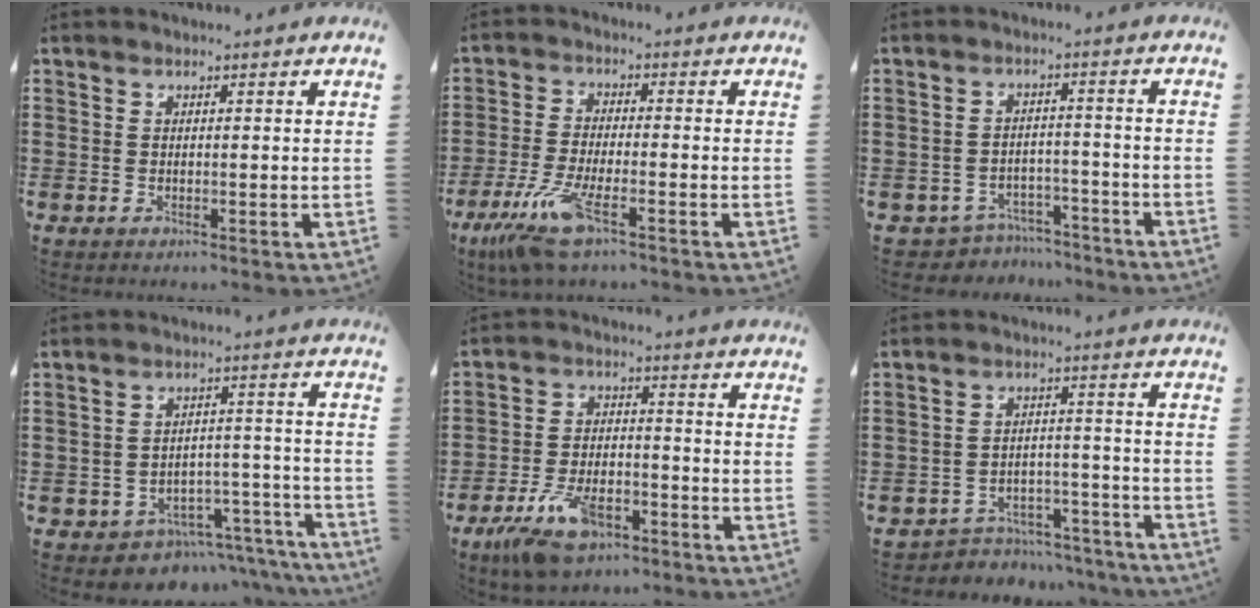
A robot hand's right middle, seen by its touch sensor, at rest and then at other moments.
{"total": 7.1, "force": [-4.5, 1.0, 5.4], "torque": [-0.126, -0.021, -0.085]}
{"total": 4.3, "force": [-4.2, 1.0, -0.1], "torque": [-0.014, 0.004, -0.092]}
{"total": 5.1, "force": [-4.8, 1.7, 0.5], "torque": [-0.015, 0.020, -0.097]}
{"total": 8.8, "force": [-6.2, 3.4, 5.2], "torque": [-0.109, 0.003, -0.116]}
{"total": 5.1, "force": [-4.9, 1.0, 0.0], "torque": [-0.003, 0.016, -0.104]}